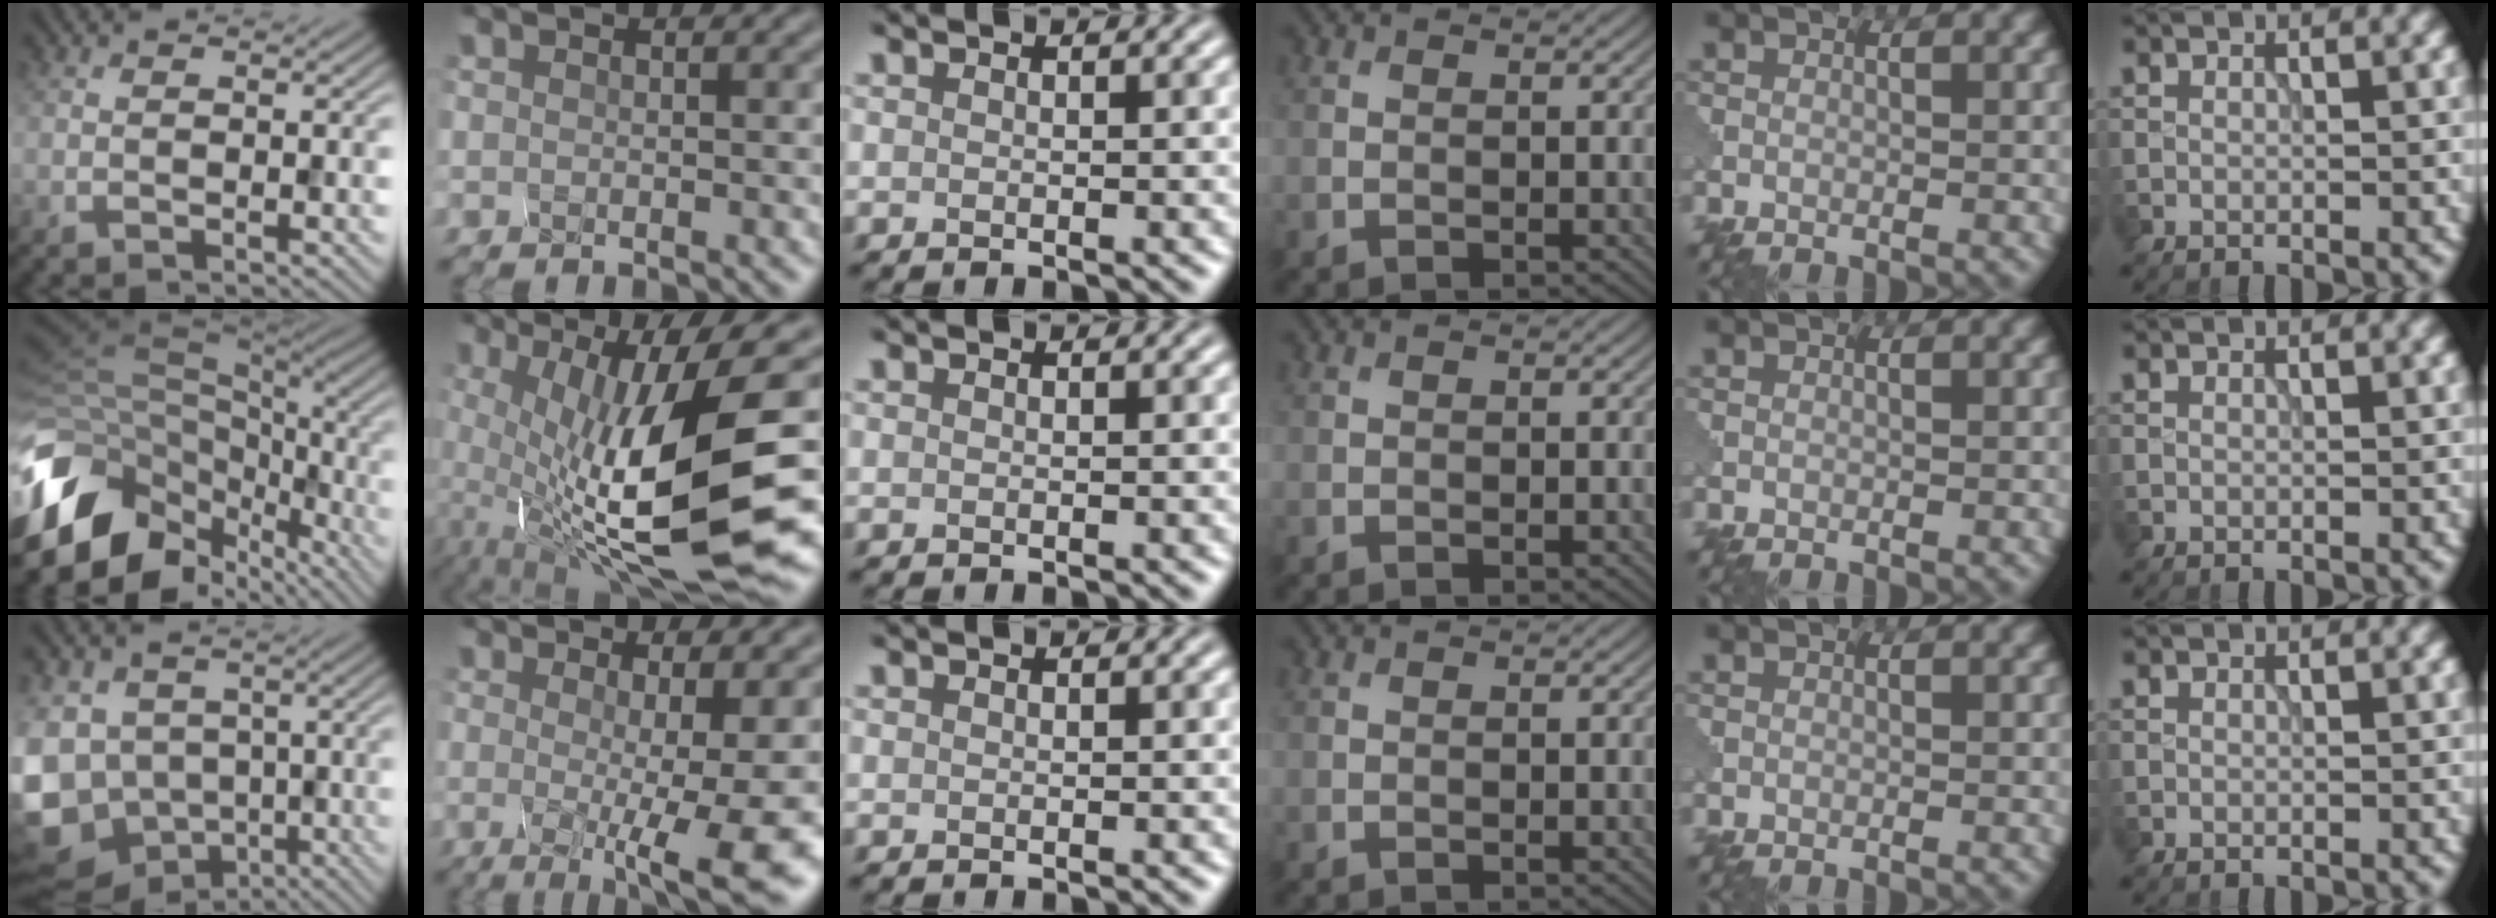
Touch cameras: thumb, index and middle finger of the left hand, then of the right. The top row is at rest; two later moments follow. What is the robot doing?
{"motion": "squeeze", "object": "hand grip exerciser"}